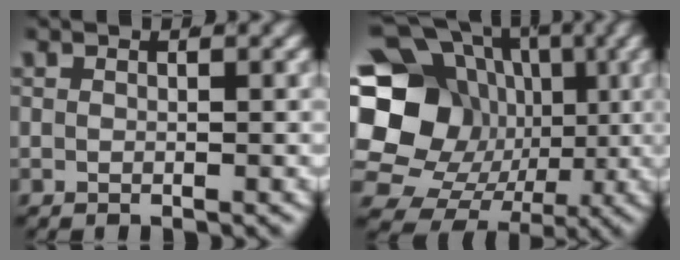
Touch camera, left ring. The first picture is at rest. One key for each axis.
{"total": 19.9, "fx": 0.6, "fy": 16.9, "fz": 10.6, "tx": -0.208, "ty": -0.050, "tz": 0.017}